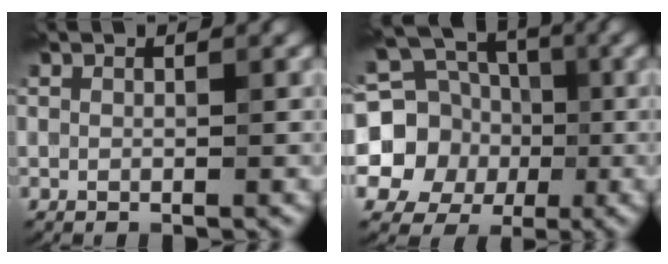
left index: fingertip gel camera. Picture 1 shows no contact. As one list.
[{"total": 11.7, "force": [-0.4, 10.9, 4.4], "torque": [-0.114, 0.023, -0.035]}]